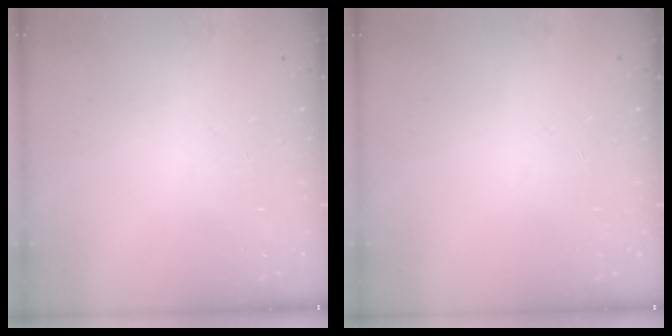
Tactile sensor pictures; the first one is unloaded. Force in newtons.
{"total": 0.0}